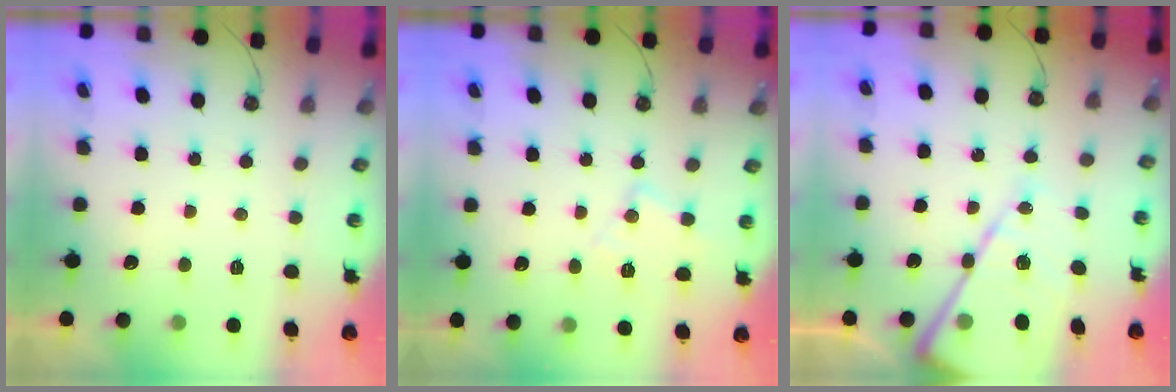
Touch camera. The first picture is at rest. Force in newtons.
{"total": 8.8, "press": 8.8, "slide": 0.7}
{"total": 18.5, "press": 18.4, "slide": 1.8}